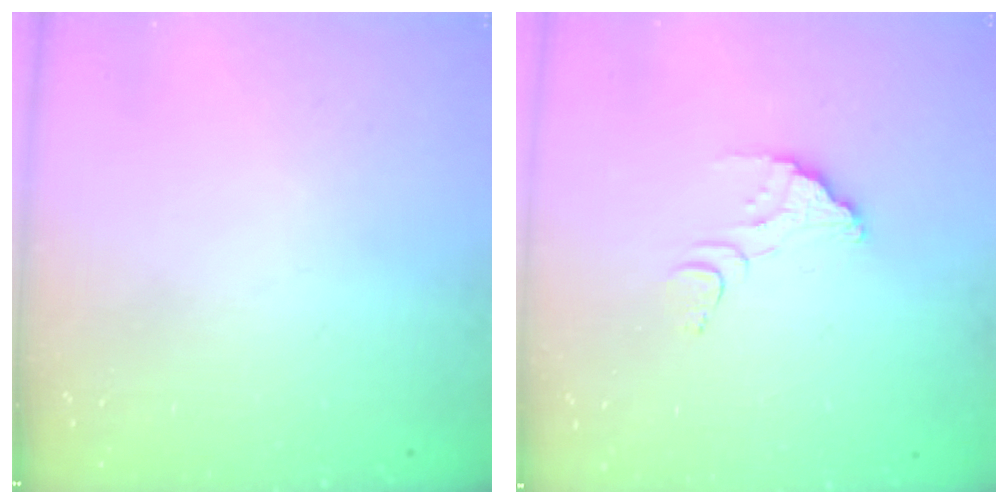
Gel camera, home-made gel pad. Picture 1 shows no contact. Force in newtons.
{"total": 4.3, "press": 4.2, "slide": 0.3}